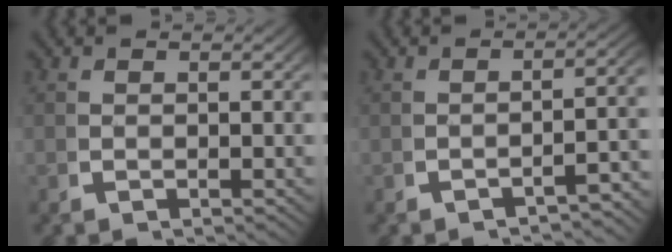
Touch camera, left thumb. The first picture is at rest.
{"total": 3.9, "force": [-2.5, 0.7, 2.9], "torque": [-0.034, 0.006, -0.035]}